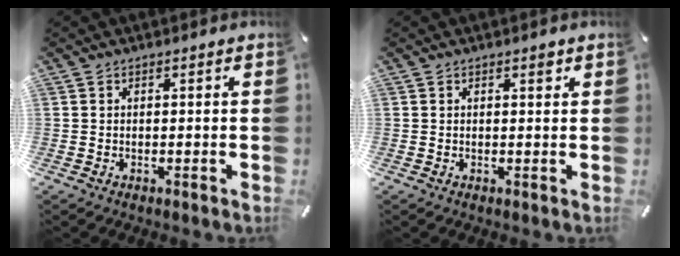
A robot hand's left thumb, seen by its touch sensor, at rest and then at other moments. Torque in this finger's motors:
{"motor_torque": [0.61, 0.12, -0.14, -0.13, 0.04]}